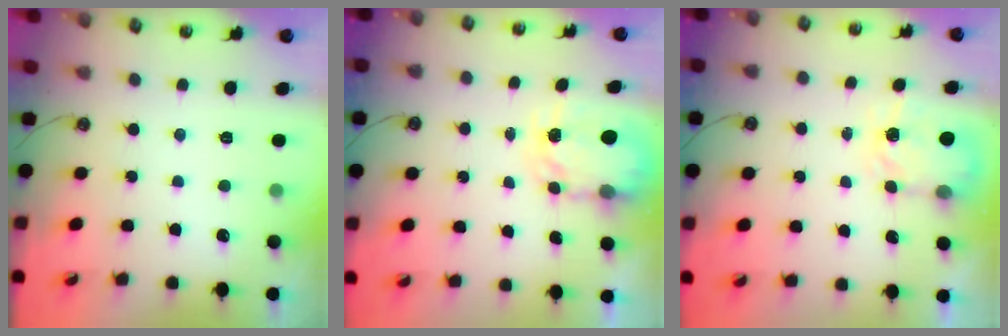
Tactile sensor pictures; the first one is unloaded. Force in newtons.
{"total": 4.9, "press": 4.9, "slide": 0.4}
{"total": 4.0, "press": 3.9, "slide": 0.6}